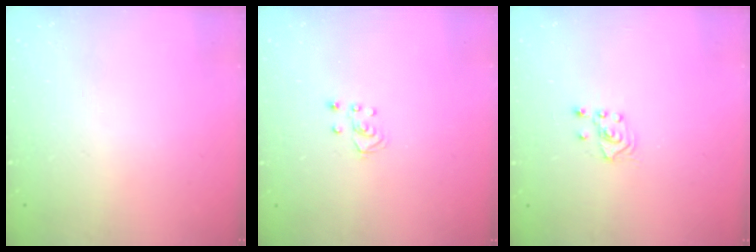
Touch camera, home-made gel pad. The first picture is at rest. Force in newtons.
{"total": 2.5, "press": 2.5, "slide": 0.2}
{"total": 2.1, "press": 2.0, "slide": 0.8}